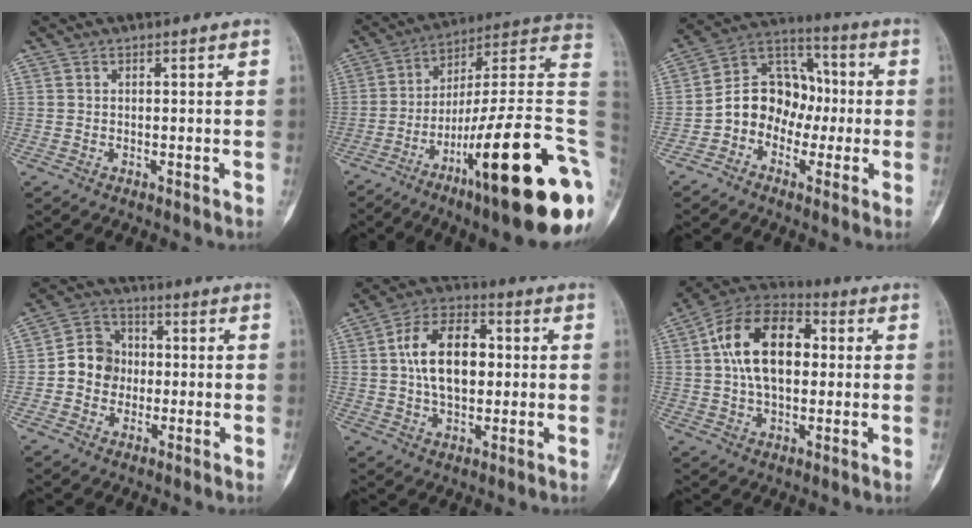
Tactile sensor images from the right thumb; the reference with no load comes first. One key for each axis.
{"total": 29.9, "fx": -9.4, "fy": 5.7, "fz": 27.9, "tx": -0.339, "ty": 0.059, "tz": -0.148}
{"total": 12.0, "fx": -2.2, "fy": 9.7, "fz": 6.7, "tx": -0.075, "ty": 0.047, "tz": -0.053}
{"total": 8.6, "fx": -0.6, "fy": 7.8, "fz": 3.7, "tx": -0.030, "ty": 0.025, "tz": -0.023}
{"total": 13.8, "fx": 1.4, "fy": 8.4, "fz": 10.9, "tx": -0.172, "ty": 0.016, "tz": 0.020}
{"total": 17.2, "fx": 2.5, "fy": 10.4, "fz": 13.4, "tx": -0.218, "ty": 0.023, "tz": 0.036}